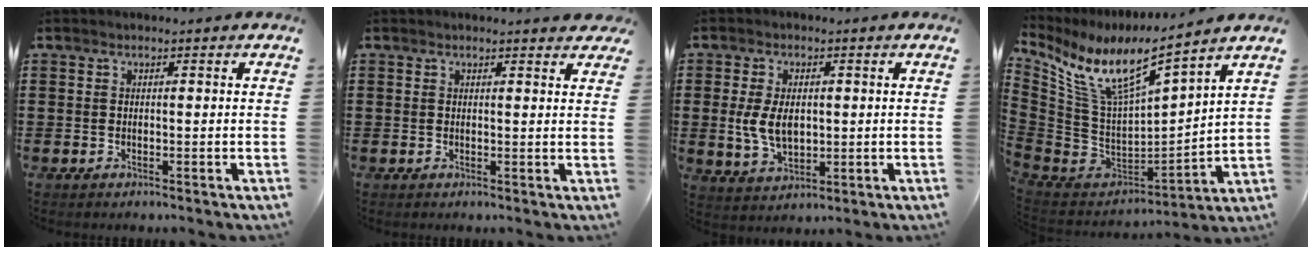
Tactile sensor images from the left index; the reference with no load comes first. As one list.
[{"total": 1.4, "force": [1.3, 0.1, 0.5], "torque": [-0.005, -0.002, 0.025]}, {"total": 6.3, "force": [0.5, 3.8, 5.0], "torque": [-0.112, 0.001, 0.002]}, {"total": 11.2, "force": [7.2, 2.2, 8.4], "torque": [-0.193, -0.055, 0.119]}]